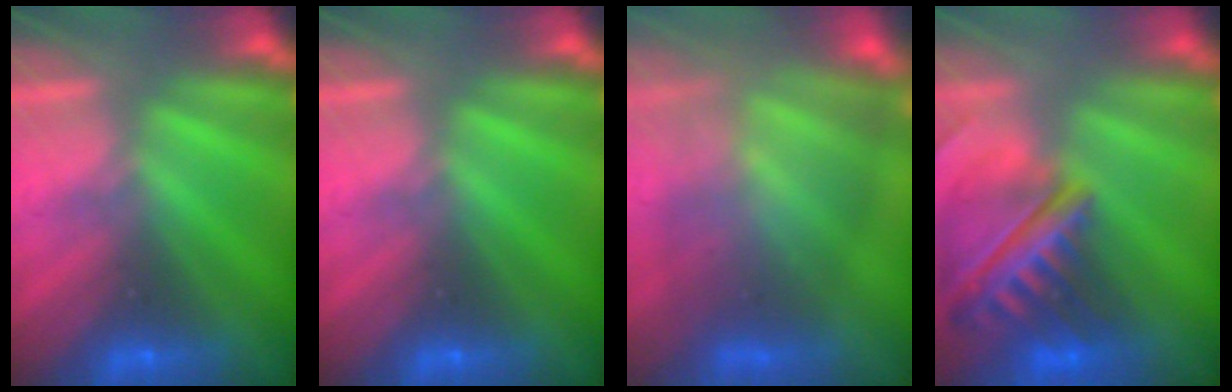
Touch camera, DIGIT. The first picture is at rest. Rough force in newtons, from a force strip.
{"total": 0.0}
{"total": 7.7}
{"total": 6.2}